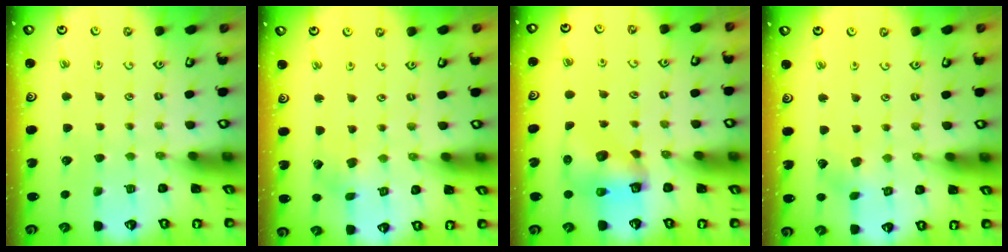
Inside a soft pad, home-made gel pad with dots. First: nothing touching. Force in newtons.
{"total": 2.3, "press": 2.3, "slide": 0.4}
{"total": 7.9, "press": 7.9, "slide": 0.5}
{"total": 3.1, "press": 3.0, "slide": 0.3}